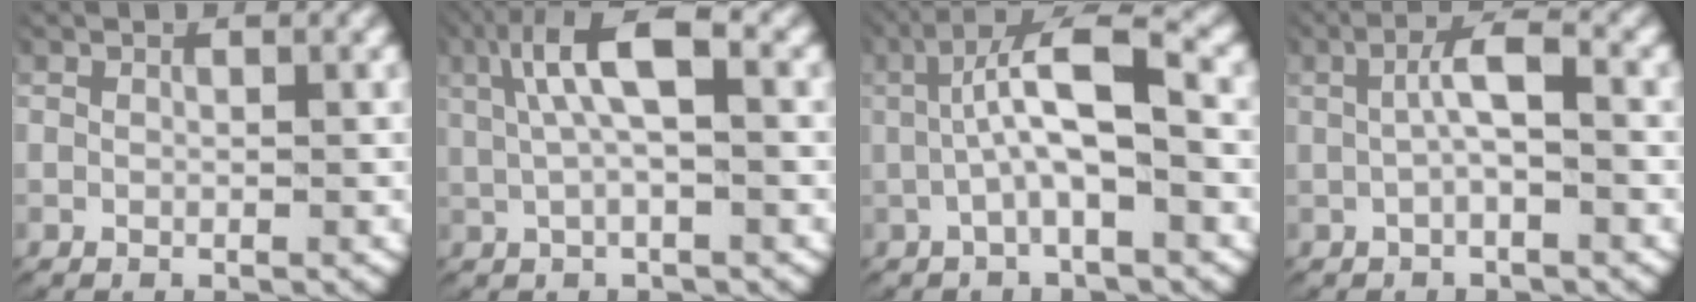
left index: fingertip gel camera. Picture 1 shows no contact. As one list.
[{"total": 6.3, "force": [1.9, 2.4, 5.5], "torque": [-0.100, 0.018, 0.028]}, {"total": 6.2, "force": [0.0, 2.3, 5.7], "torque": [-0.097, 0.006, -0.003]}, {"total": 3.2, "force": [0.1, 0.9, 3.1], "torque": [-0.050, 0.011, -0.003]}]